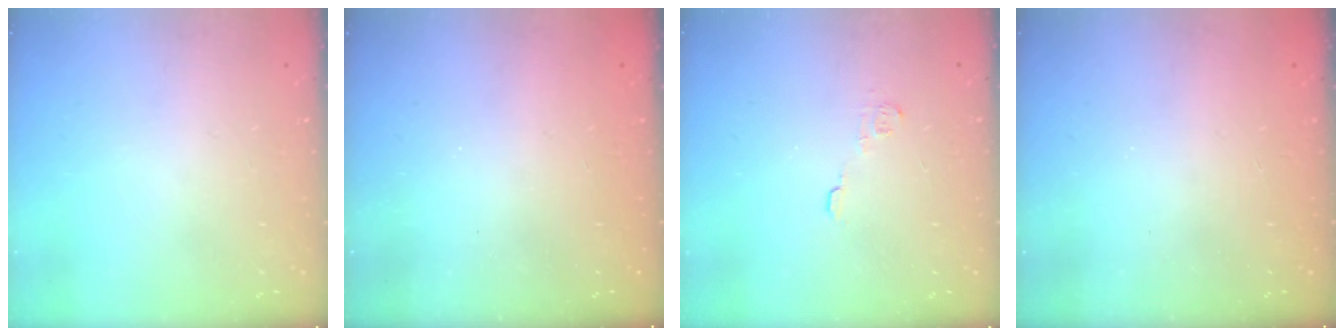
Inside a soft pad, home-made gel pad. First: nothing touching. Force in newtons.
{"total": 2.6, "press": 2.4, "slide": 0.8}
{"total": 4.8, "press": 4.8, "slide": 0.4}
{"total": 2.4, "press": 2.3, "slide": 0.8}